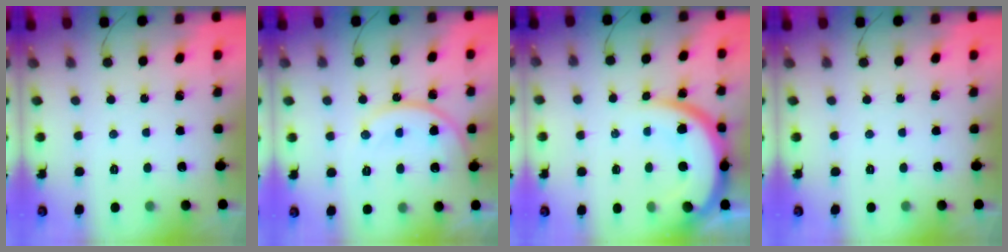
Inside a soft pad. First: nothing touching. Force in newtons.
{"total": 14.0, "press": 13.6, "slide": 3.2}
{"total": 14.0, "press": 13.9, "slide": 1.5}
{"total": 0.0}